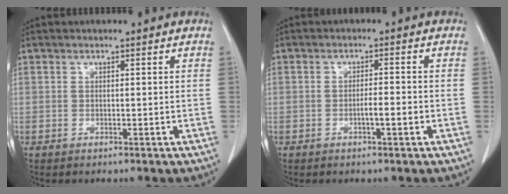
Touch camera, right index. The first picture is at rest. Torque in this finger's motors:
{"motor_torque": [0.36, -0.33, 0.20, 0.03]}